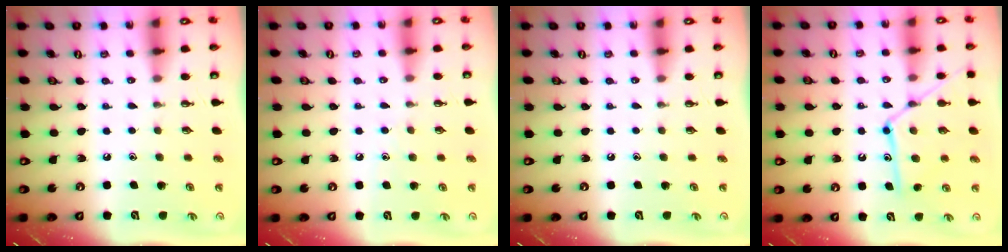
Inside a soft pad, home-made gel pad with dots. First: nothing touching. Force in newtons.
{"total": 5.3, "press": 5.2, "slide": 0.6}
{"total": 0.0}
{"total": 13.9, "press": 13.8, "slide": 0.9}